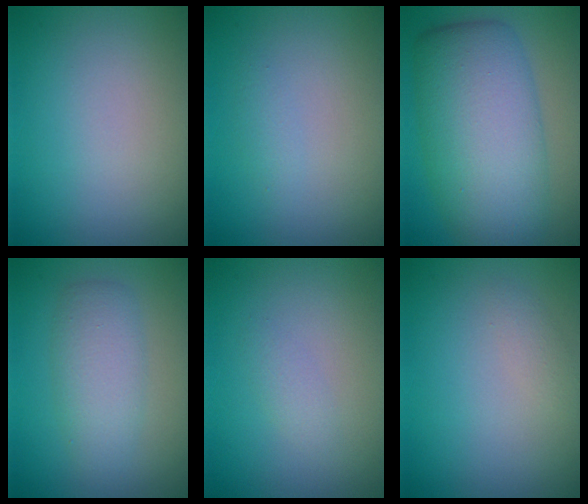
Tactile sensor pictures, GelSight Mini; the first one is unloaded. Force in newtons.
{"total": 0.7, "press": 0.7, "slide": 0.0}
{"total": 10.1, "press": 10.1, "slide": 0.3}
{"total": 2.3, "press": 2.3, "slide": 0.2}
{"total": 0.9, "press": 0.9, "slide": 0.0}
{"total": 0.9, "press": 0.9, "slide": 0.1}